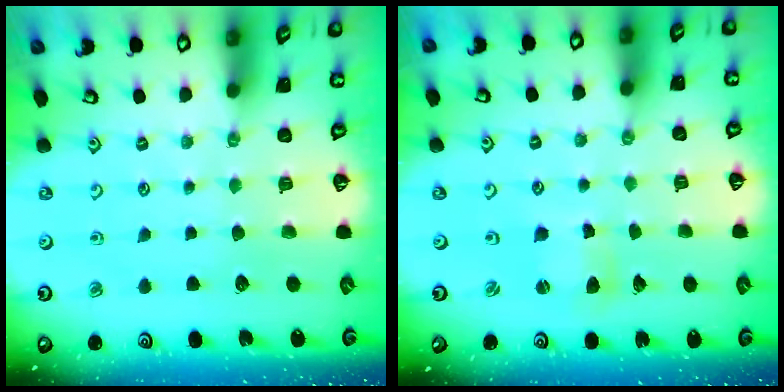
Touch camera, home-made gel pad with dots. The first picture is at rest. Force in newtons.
{"total": 2.6, "press": 2.5, "slide": 0.3}